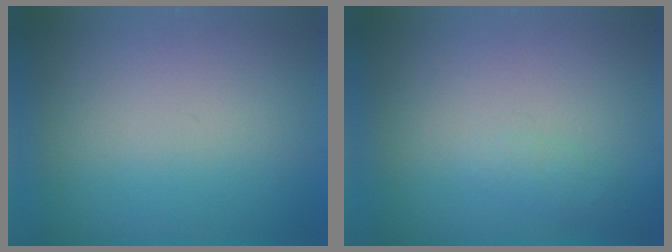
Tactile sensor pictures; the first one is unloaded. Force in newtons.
{"total": 1.2}